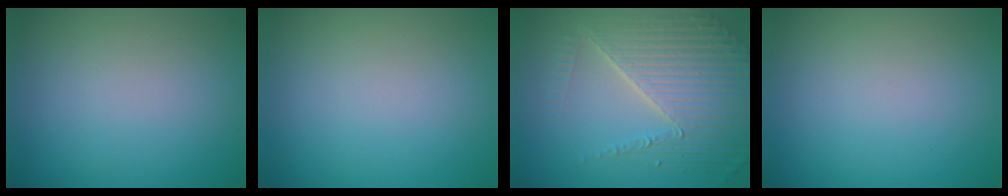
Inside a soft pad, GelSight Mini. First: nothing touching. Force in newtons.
{"total": 0.0}
{"total": 6.7, "press": 5.0, "slide": 4.5}
{"total": 0.0}